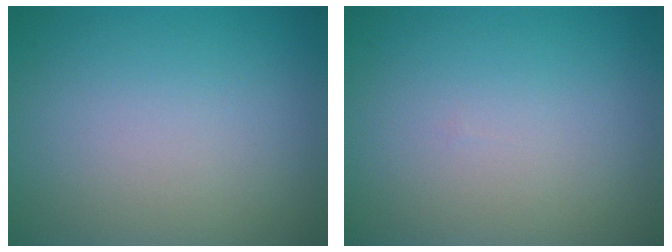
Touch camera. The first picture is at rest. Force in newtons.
{"total": 0.0}